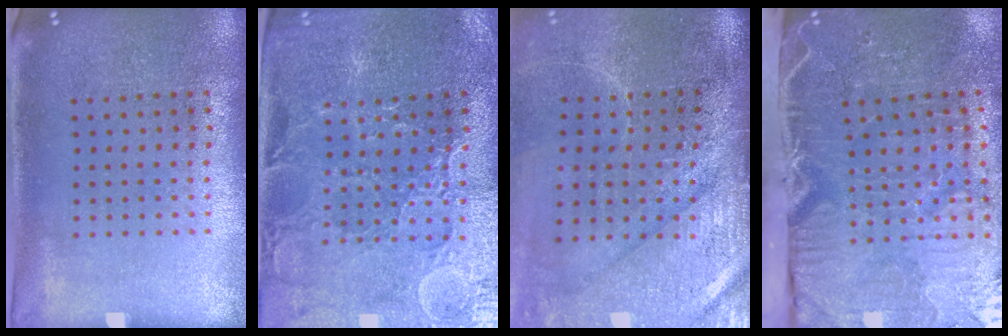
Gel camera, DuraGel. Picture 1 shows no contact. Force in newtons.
{"total": 1.9, "press": 1.8, "slide": 0.5}
{"total": 4.2, "press": 3.6, "slide": 2.3}
{"total": 5.3, "press": 4.3, "slide": 3.1}